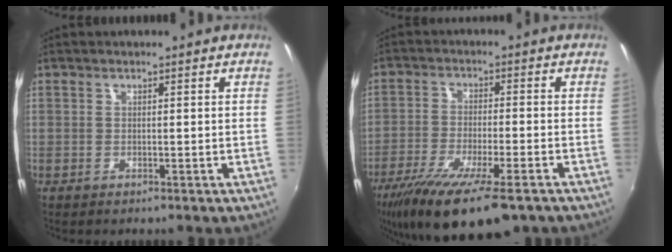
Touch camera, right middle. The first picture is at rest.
{"total": 16.5, "force": [-11.1, 3.8, 11.6], "torque": [-0.227, -0.058, -0.187]}